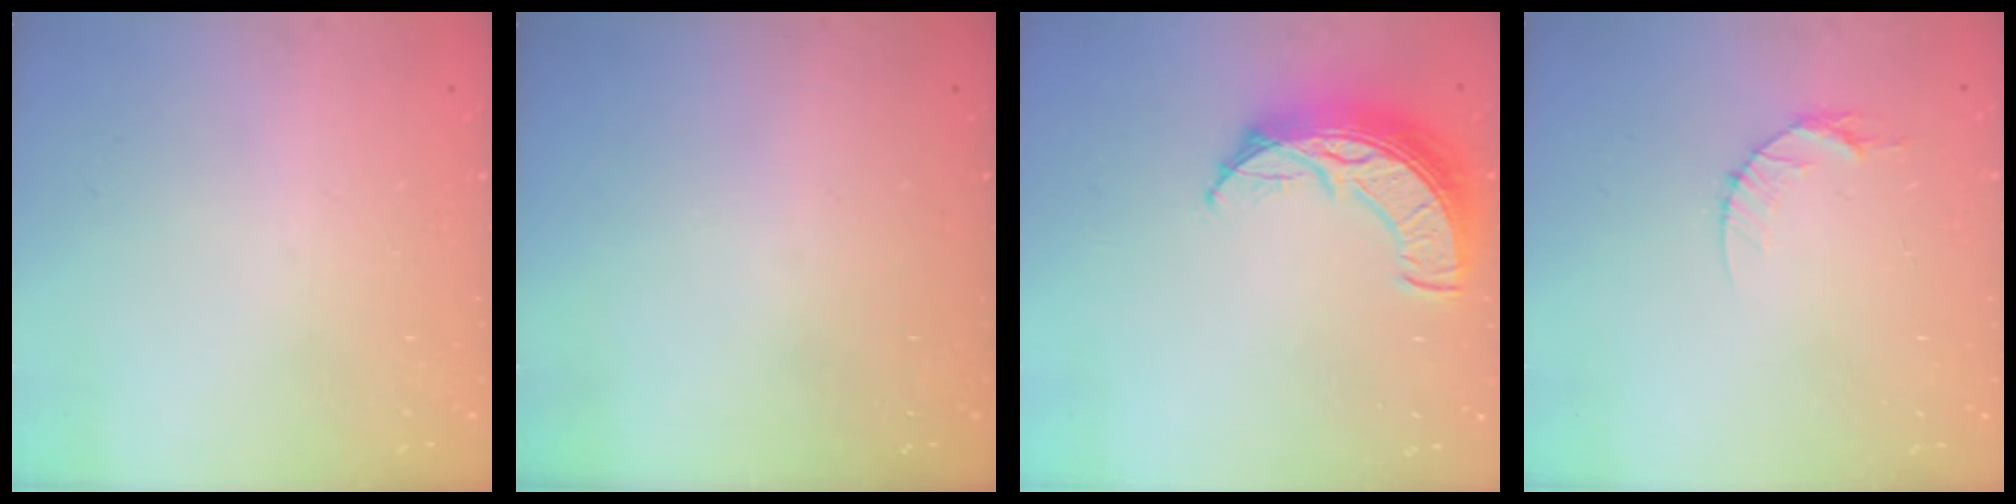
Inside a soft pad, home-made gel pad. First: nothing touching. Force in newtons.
{"total": 0.0}
{"total": 13.7, "press": 13.7, "slide": 1.0}
{"total": 5.3, "press": 5.2, "slide": 0.5}